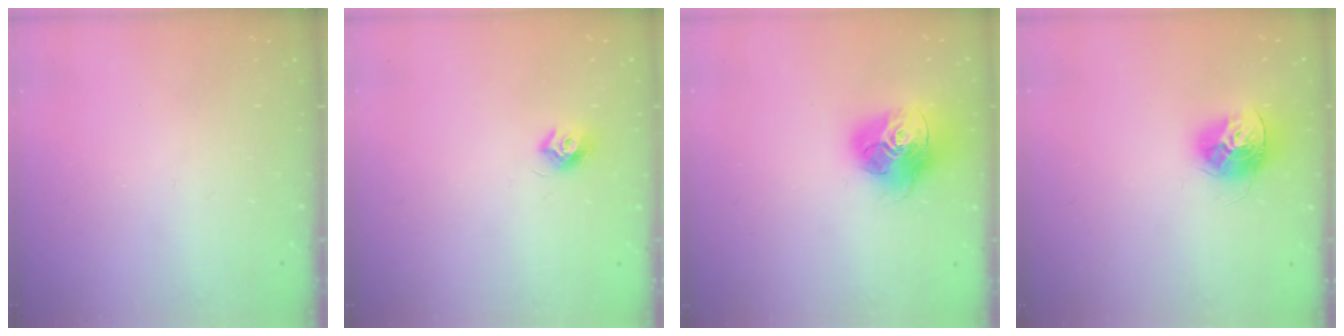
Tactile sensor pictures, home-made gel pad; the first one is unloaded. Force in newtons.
{"total": 7.3, "press": 7.3, "slide": 0.6}
{"total": 16.1, "press": 16.0, "slide": 1.6}
{"total": 13.5, "press": 13.5, "slide": 1.0}